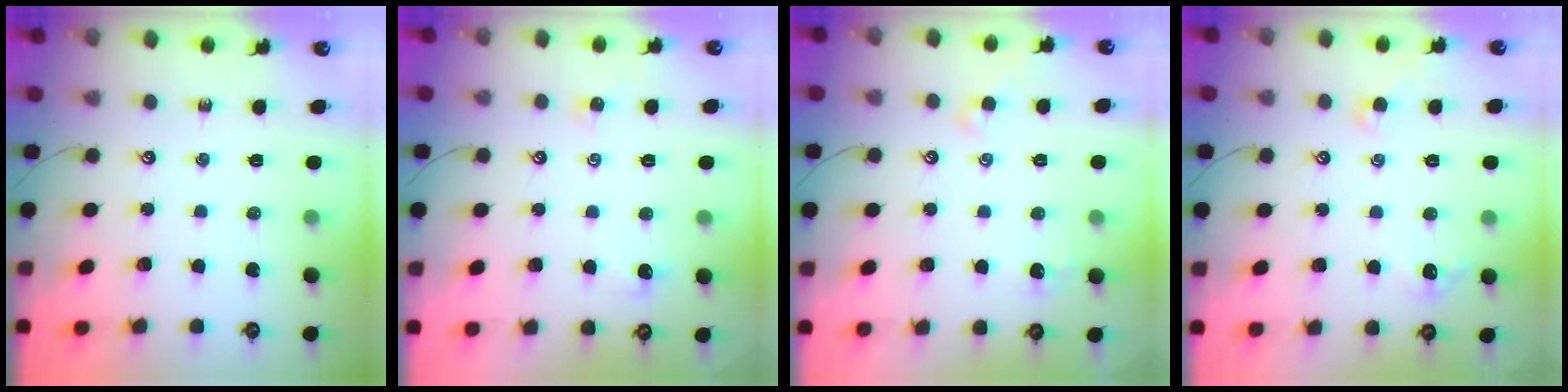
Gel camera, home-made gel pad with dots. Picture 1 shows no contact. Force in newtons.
{"total": 0.0}
{"total": 2.4, "press": 2.4, "slide": 0.5}
{"total": 1.4, "press": 1.2, "slide": 0.6}